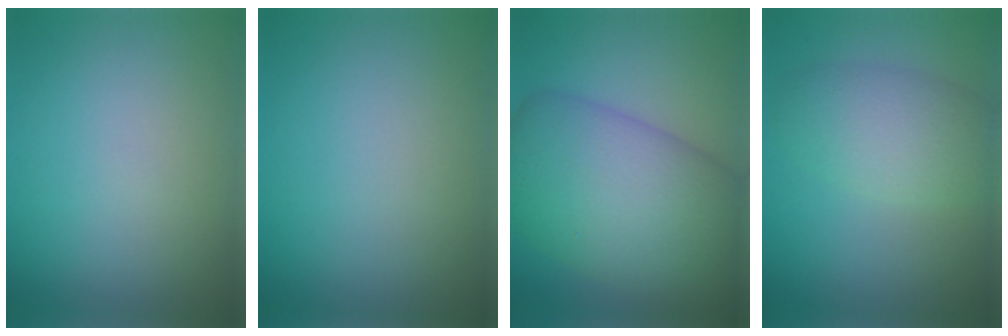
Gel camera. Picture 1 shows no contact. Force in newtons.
{"total": 0.0}
{"total": 12.3, "press": 12.2, "slide": 0.6}
{"total": 4.6, "press": 4.6, "slide": 0.1}